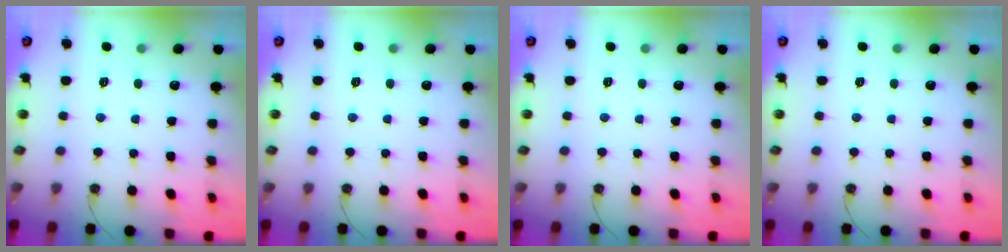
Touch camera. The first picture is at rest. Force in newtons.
{"total": 0.0}
{"total": 0.0}
{"total": 0.0}